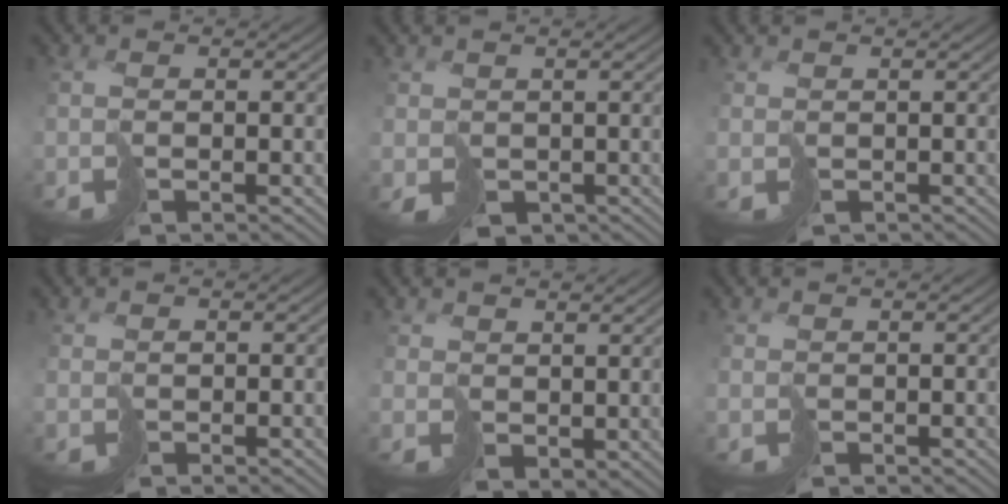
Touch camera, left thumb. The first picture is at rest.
{"total": 2.5, "force": [-0.2, 2.4, 0.6], "torque": [-0.015, -0.010, 0.002]}
{"total": 0.9, "force": [-0.3, 0.7, -0.4], "torque": [0.011, -0.007, 0.001]}
{"total": 0.7, "force": [0.2, 0.2, -0.6], "torque": [0.015, 0.001, 0.007]}
{"total": 2.4, "force": [2.0, 1.4, 0.1], "torque": [-0.009, -0.005, 0.047]}
{"total": 0.9, "force": [-0.1, 0.7, -0.5], "torque": [0.011, -0.003, 0.004]}